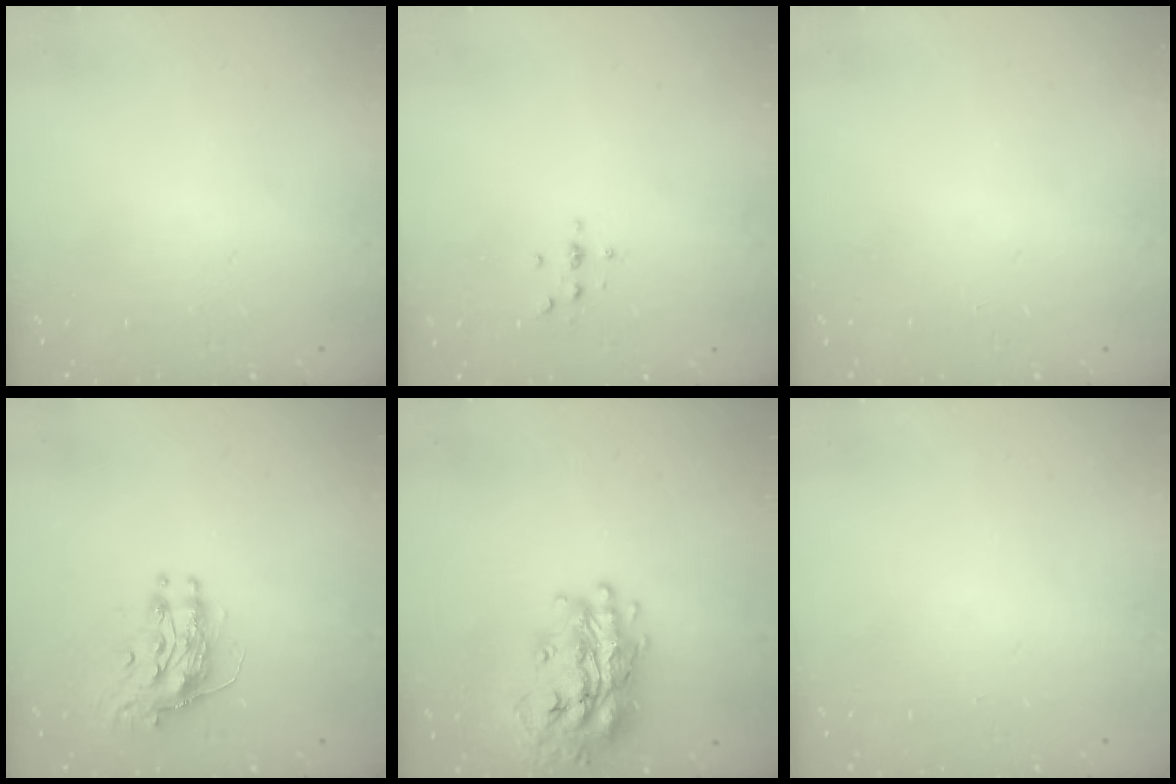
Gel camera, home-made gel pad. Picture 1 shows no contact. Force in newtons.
{"total": 2.3, "press": 2.2, "slide": 0.2}
{"total": 0.0}
{"total": 9.6, "press": 9.6, "slide": 0.3}
{"total": 21.6, "press": 21.5, "slide": 1.8}
{"total": 0.6, "press": 0.0, "slide": 0.6}